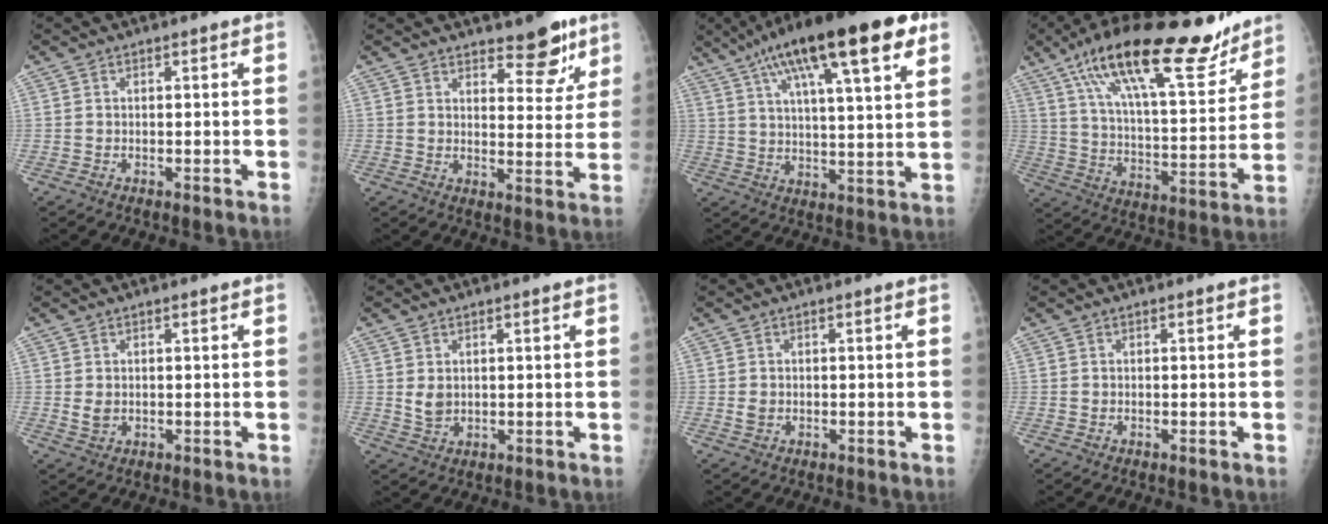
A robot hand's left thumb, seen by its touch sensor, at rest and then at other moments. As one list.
[{"total": 8.4, "force": [6.0, 3.5, 4.8], "torque": [-0.031, -0.039, 0.084]}, {"total": 22.8, "force": [12.0, 5.6, 18.6], "torque": [-0.288, -0.003, 0.185]}, {"total": 24.6, "force": [16.9, 7.2, 16.3], "torque": [-0.234, -0.053, 0.279]}, {"total": 2.0, "force": [0.4, 1.5, 1.3], "torque": [-0.018, -0.006, 0.014]}, {"total": 2.7, "force": [1.0, 1.9, 1.7], "torque": [-0.023, -0.011, 0.025]}, {"total": 1.4, "force": [0.1, 1.1, 0.8], "torque": [-0.012, -0.001, 0.006]}, {"total": 0.0}]